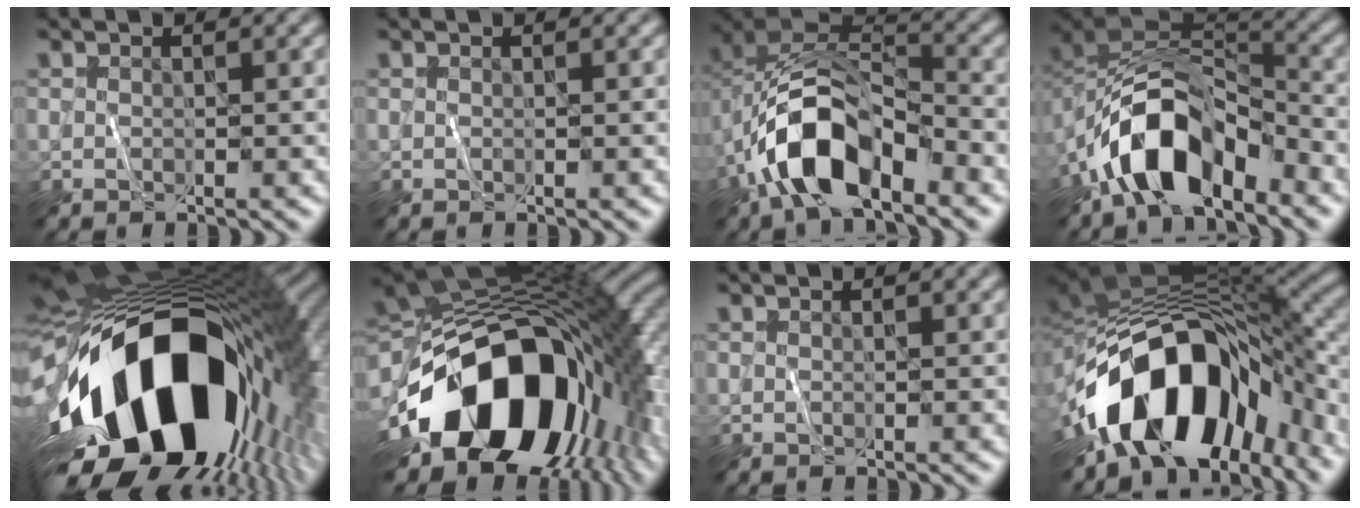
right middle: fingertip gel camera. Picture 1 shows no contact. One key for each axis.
{"total": 0.0}
{"total": 10.1, "fx": -4.8, "fy": 4.8, "fz": 7.4, "tx": -0.141, "ty": 0.011, "tz": -0.093}
{"total": 10.2, "fx": -5.8, "fy": 4.9, "fz": 6.8, "tx": -0.115, "ty": 0.013, "tz": -0.110}
{"total": 21.4, "fx": -5.2, "fy": 11.5, "fz": 17.4, "tx": -0.312, "ty": -0.050, "tz": -0.072}
{"total": 18.7, "fx": -5.9, "fy": 11.7, "fz": 13.3, "tx": -0.256, "ty": -0.016, "tz": -0.089}
{"total": 0.0}
{"total": 15.6, "fx": -6.6, "fy": 8.9, "fz": 11.0, "tx": -0.183, "ty": 0.005, "tz": -0.109}